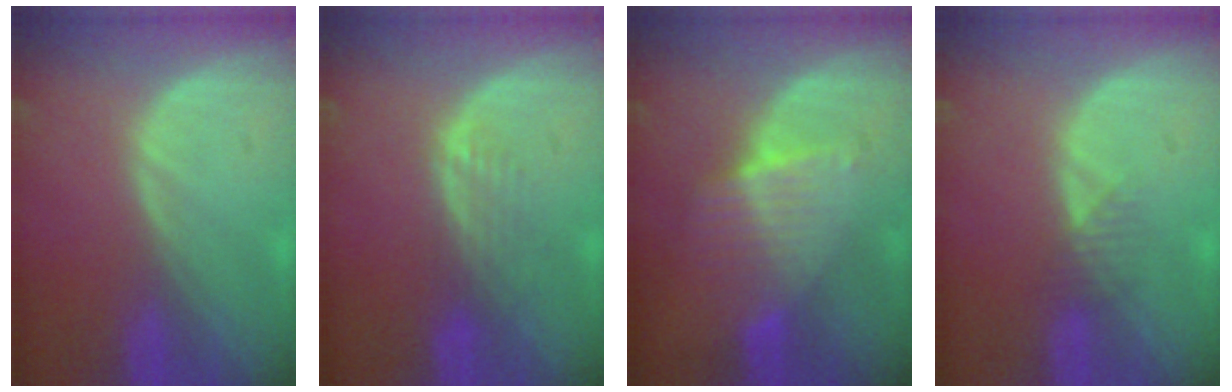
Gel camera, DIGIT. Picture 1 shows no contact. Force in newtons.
{"total": 3.3, "press": 2.8, "slide": 1.8}
{"total": 6.9, "press": 6.0, "slide": 3.3}
{"total": 1.9, "press": 1.6, "slide": 1.0}